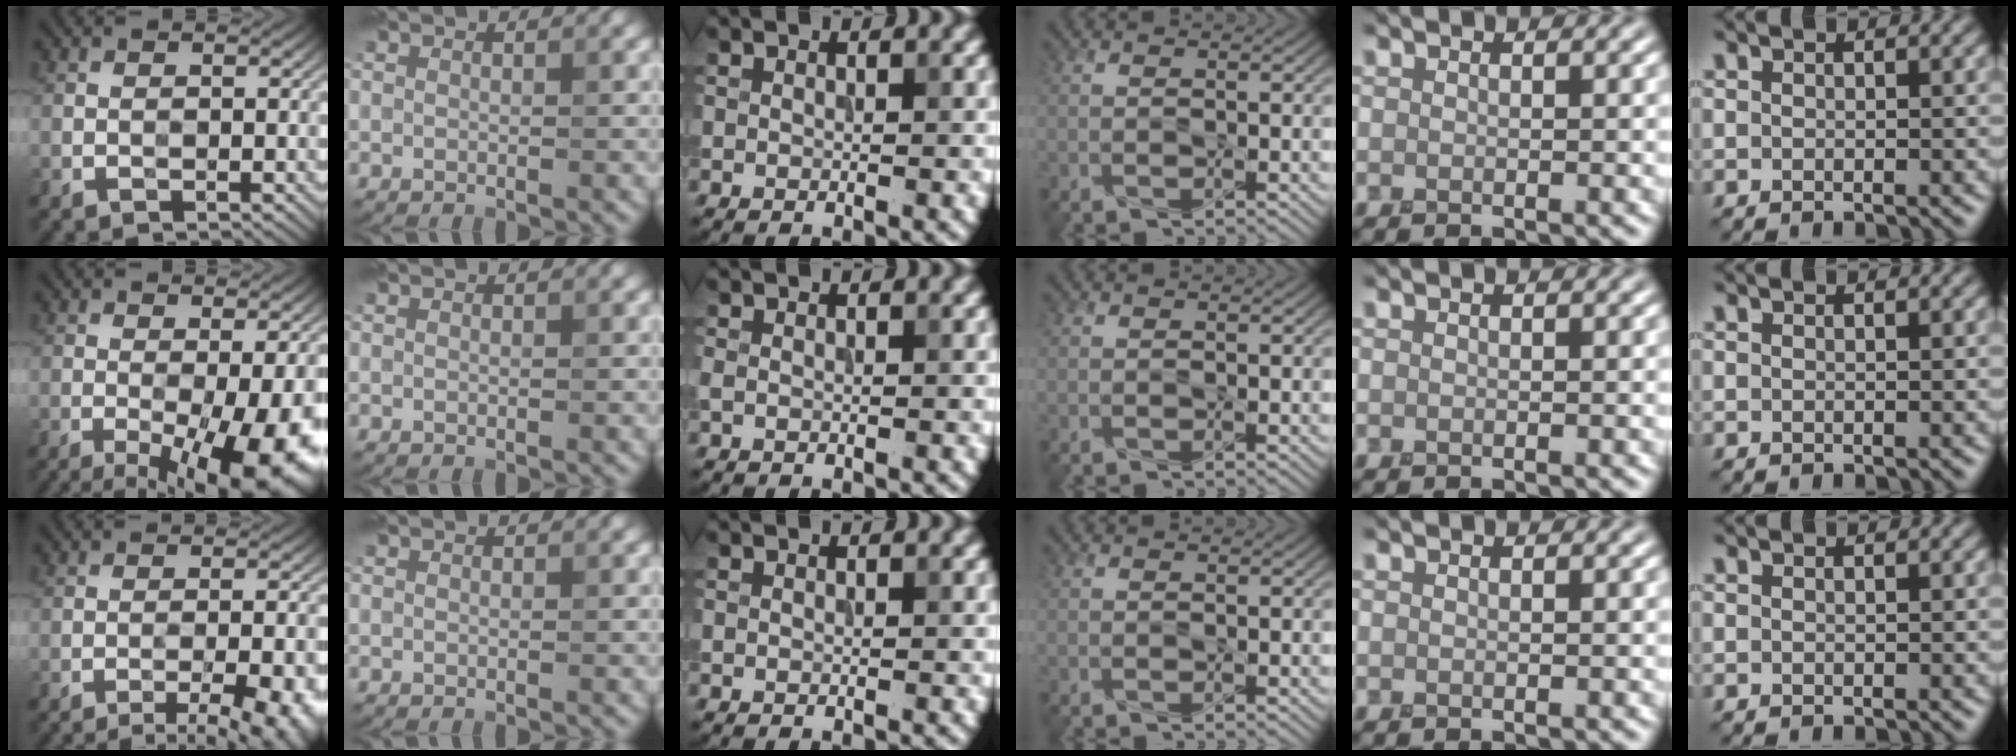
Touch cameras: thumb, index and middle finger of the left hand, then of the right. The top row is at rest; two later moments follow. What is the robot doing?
{"motion": "press", "object": "syringe"}